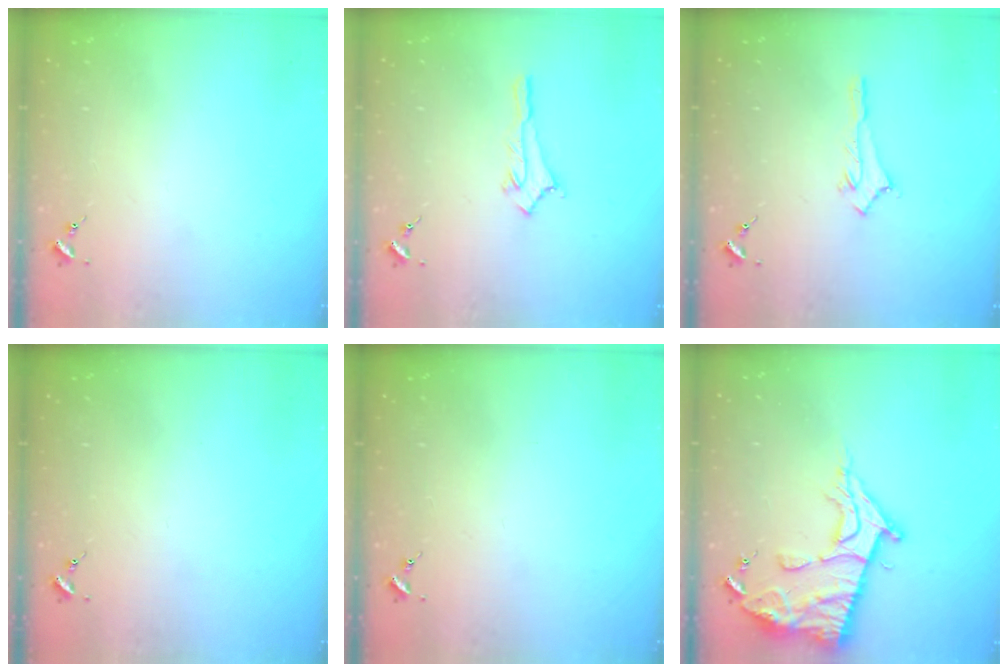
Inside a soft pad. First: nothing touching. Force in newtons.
{"total": 3.5, "press": 3.4, "slide": 0.4}
{"total": 2.8, "press": 2.8, "slide": 0.2}
{"total": 0.0}
{"total": 0.0}
{"total": 14.9, "press": 14.9, "slide": 1.5}